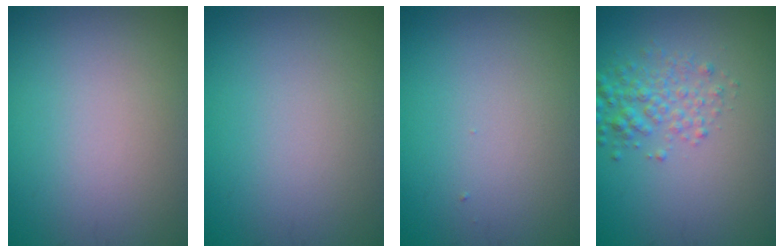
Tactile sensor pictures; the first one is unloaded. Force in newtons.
{"total": 0.0}
{"total": 0.0}
{"total": 2.8, "press": 2.8, "slide": 0.0}